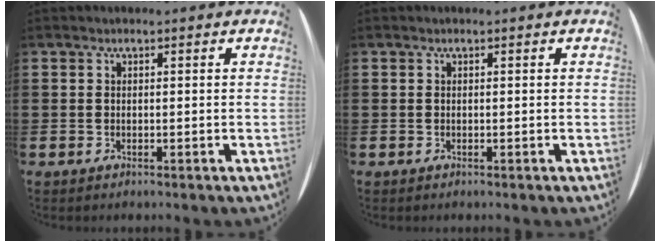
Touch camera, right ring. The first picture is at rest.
{"total": 0.0}